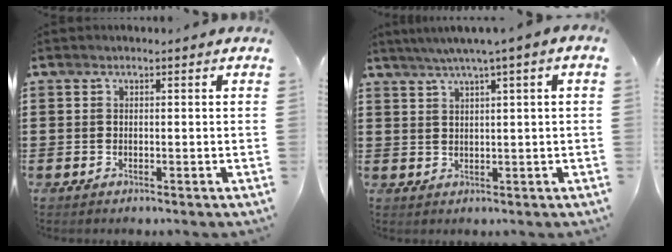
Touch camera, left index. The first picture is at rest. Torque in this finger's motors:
{"motor_torque": [1.09, -1.05, 0.56, 0.21]}